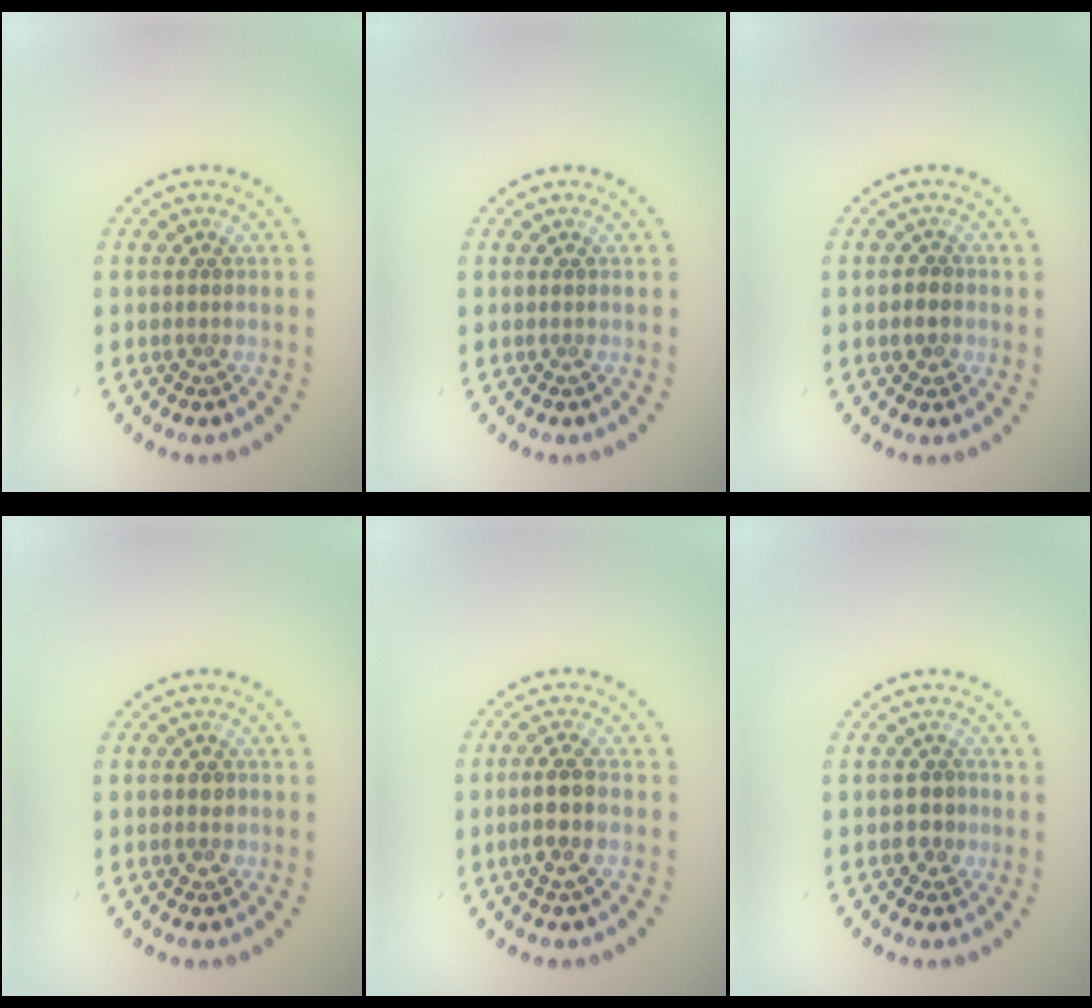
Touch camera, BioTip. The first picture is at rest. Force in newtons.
{"total": 0.0}
{"total": 1.4, "press": 1.2, "slide": 0.6}
{"total": 1.4, "press": 1.3, "slide": 0.4}
{"total": 2.8, "press": 2.5, "slide": 1.3}
{"total": 1.8, "press": 1.7, "slide": 0.5}